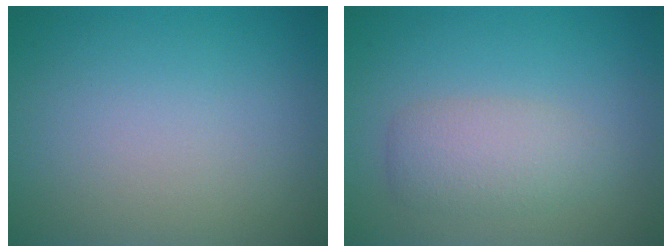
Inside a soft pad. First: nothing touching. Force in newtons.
{"total": 3.0, "press": 3.0, "slide": 0.3}